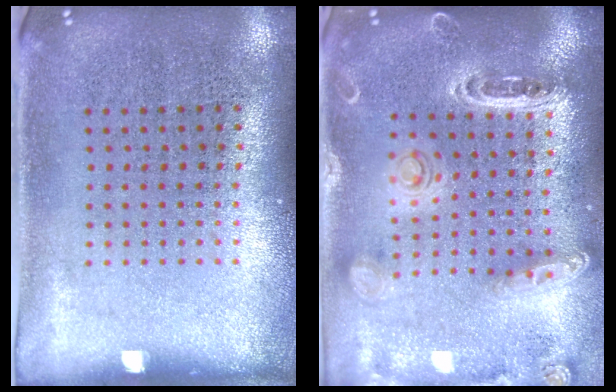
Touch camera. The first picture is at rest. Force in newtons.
{"total": 1.4, "press": 1.4, "slide": 0.0}